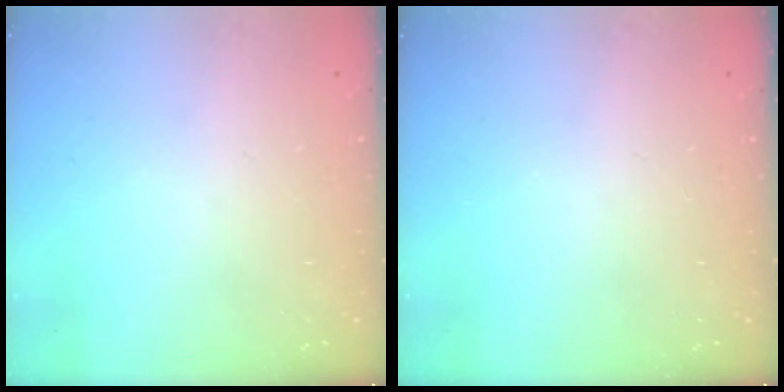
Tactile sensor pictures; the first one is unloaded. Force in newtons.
{"total": 0.0}